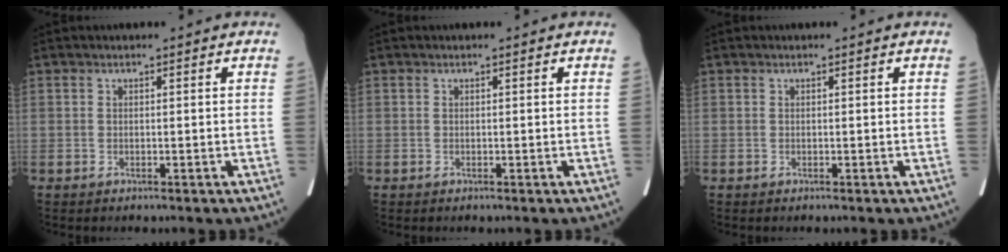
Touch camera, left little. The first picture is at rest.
{"total": 0.0}
{"total": 0.0}